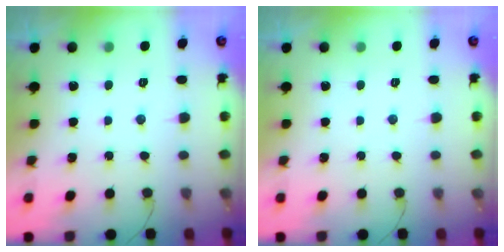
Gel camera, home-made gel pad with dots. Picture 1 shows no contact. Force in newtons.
{"total": 0.0}